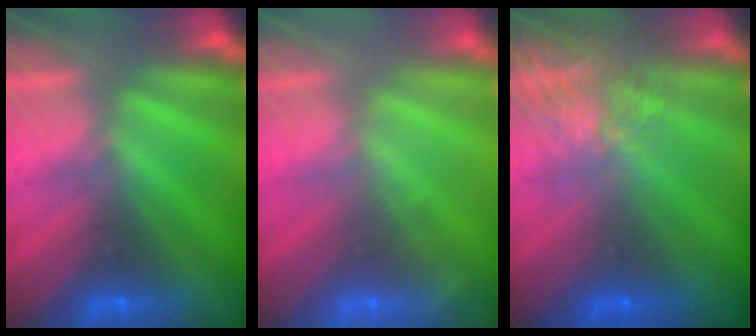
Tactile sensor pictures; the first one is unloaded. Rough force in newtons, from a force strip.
{"total": 1.9}
{"total": 7.8}